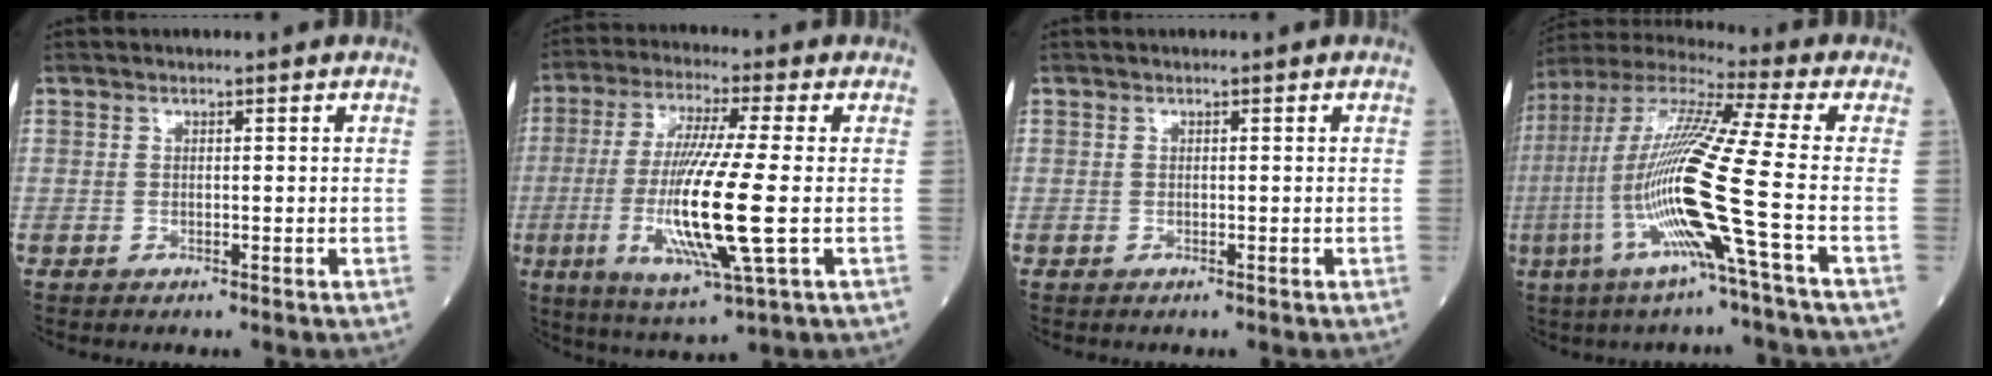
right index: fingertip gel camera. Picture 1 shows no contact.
{"total": 14.9, "force": [-2.3, 0.2, 14.8], "torque": [-0.301, -0.021, -0.047]}
{"total": 0.0}
{"total": 17.4, "force": [-4.7, -1.8, 16.7], "torque": [-0.339, -0.013, -0.107]}